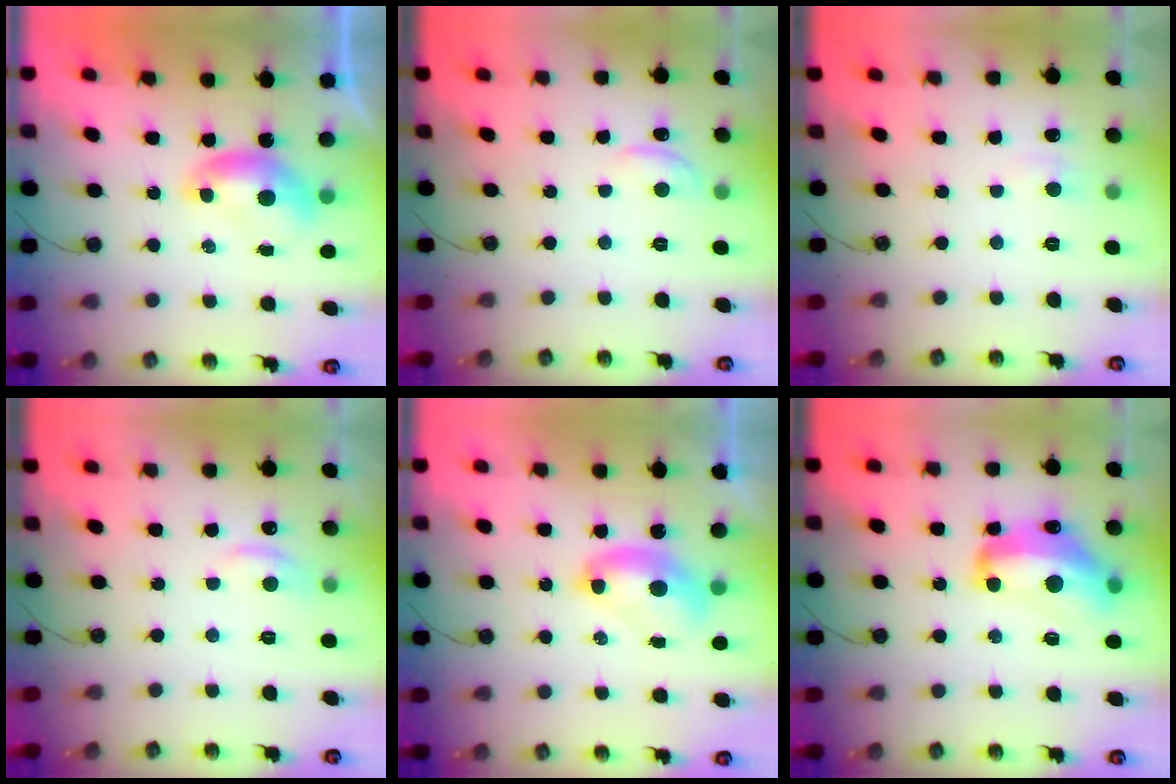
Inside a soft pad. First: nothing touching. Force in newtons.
{"total": 1.6, "press": 1.3, "slide": 0.8}
{"total": 2.7, "press": 2.7, "slide": 0.3}
{"total": 2.6, "press": 2.5, "slide": 0.8}
{"total": 2.6, "press": 2.6, "slide": 0.1}
{"total": 11.4, "press": 11.4, "slide": 0.8}